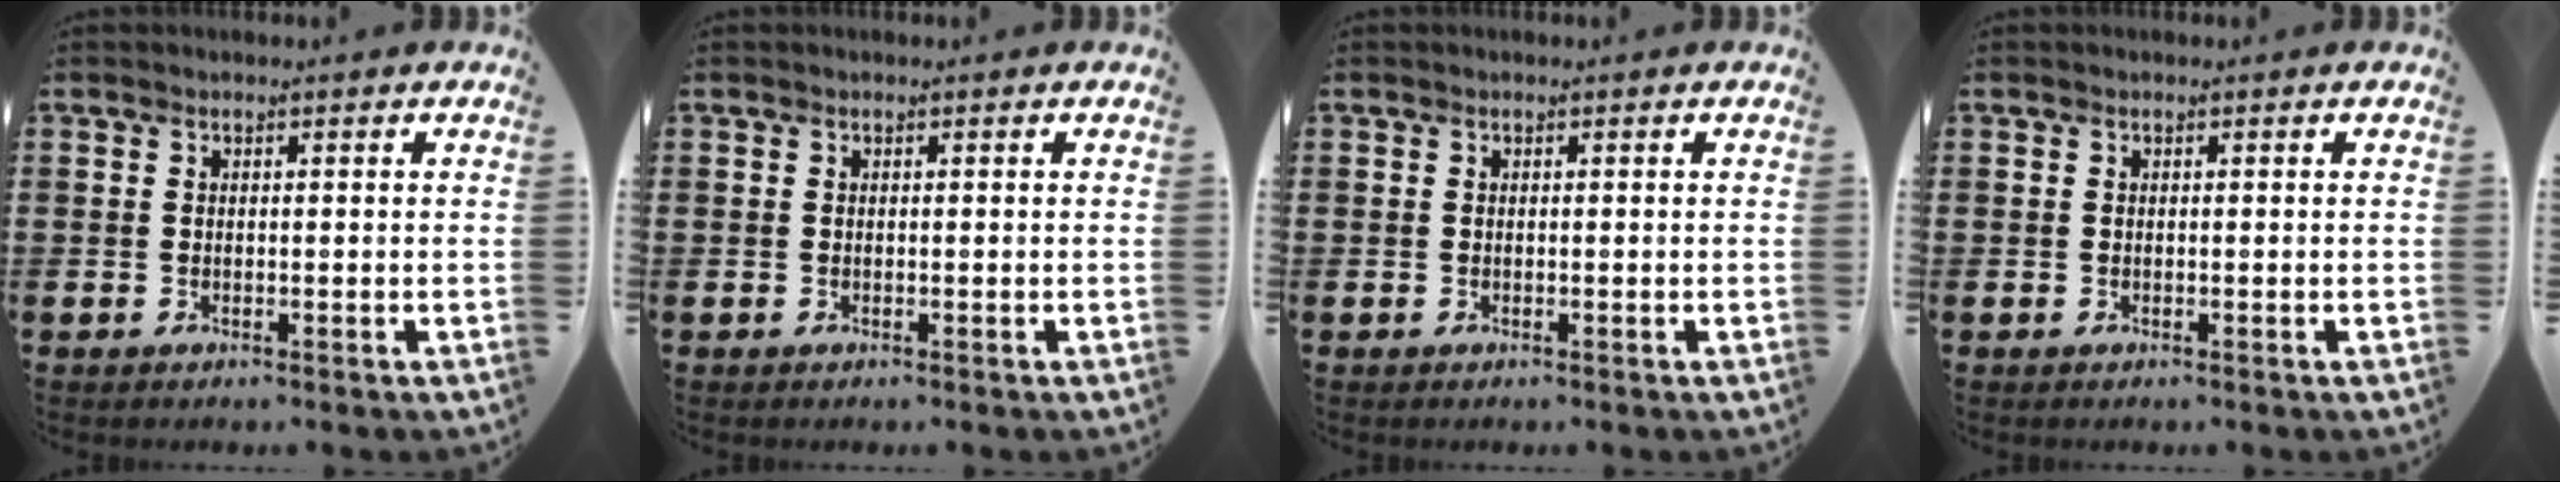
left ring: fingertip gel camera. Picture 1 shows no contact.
{"total": 0.0}
{"total": 0.0}
{"total": 0.0}